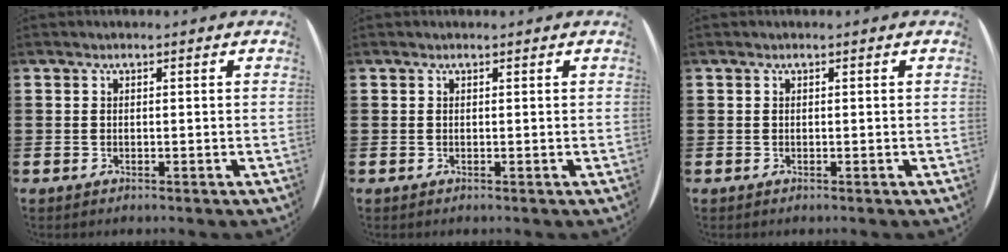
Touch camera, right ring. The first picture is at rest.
{"total": 0.0}
{"total": 0.0}